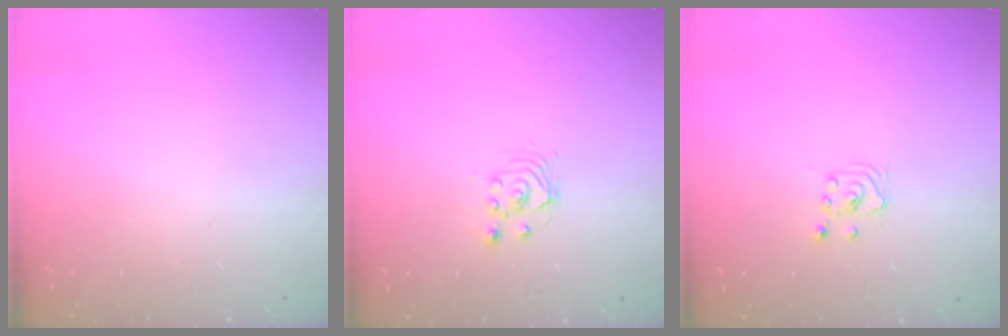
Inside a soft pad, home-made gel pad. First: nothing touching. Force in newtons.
{"total": 2.5, "press": 2.5, "slide": 0.2}
{"total": 2.0, "press": 2.0, "slide": 0.2}